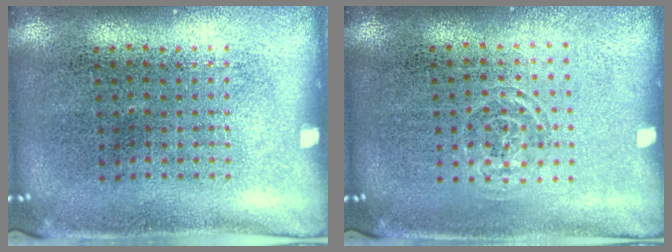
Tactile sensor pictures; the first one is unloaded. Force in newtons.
{"total": 0.8, "press": 0.6, "slide": 0.6}